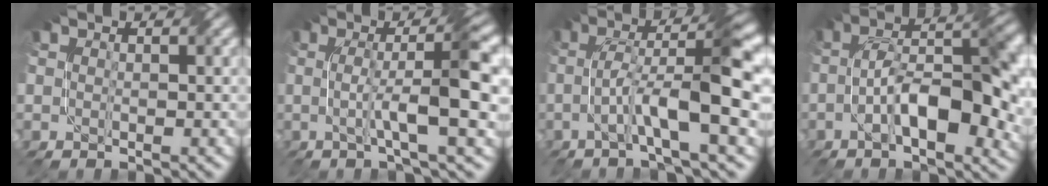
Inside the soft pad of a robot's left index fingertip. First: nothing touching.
{"total": 7.3, "force": [0.0, 1.0, 7.2], "torque": [-0.113, 0.010, 0.000]}
{"total": 8.2, "force": [-1.0, 1.3, 8.0], "torque": [-0.141, 0.023, -0.022]}
{"total": 10.8, "force": [-2.3, 4.1, 9.7], "torque": [-0.147, 0.014, -0.039]}